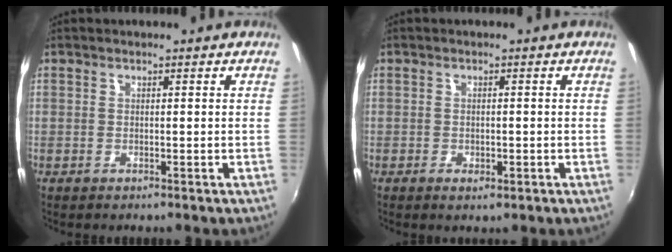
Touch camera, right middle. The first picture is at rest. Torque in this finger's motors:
{"motor_torque": [-0.23, -0.10, 0.00, 0.00]}